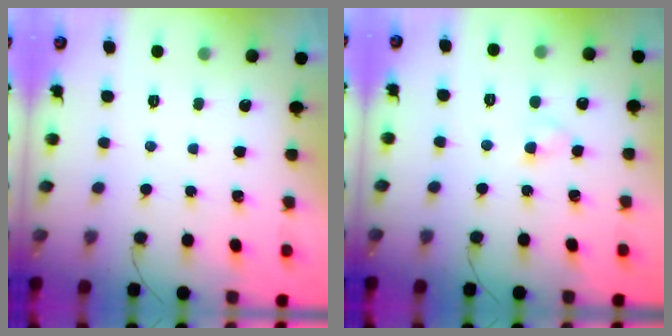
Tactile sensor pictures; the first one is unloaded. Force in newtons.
{"total": 2.7, "press": 2.6, "slide": 1.0}